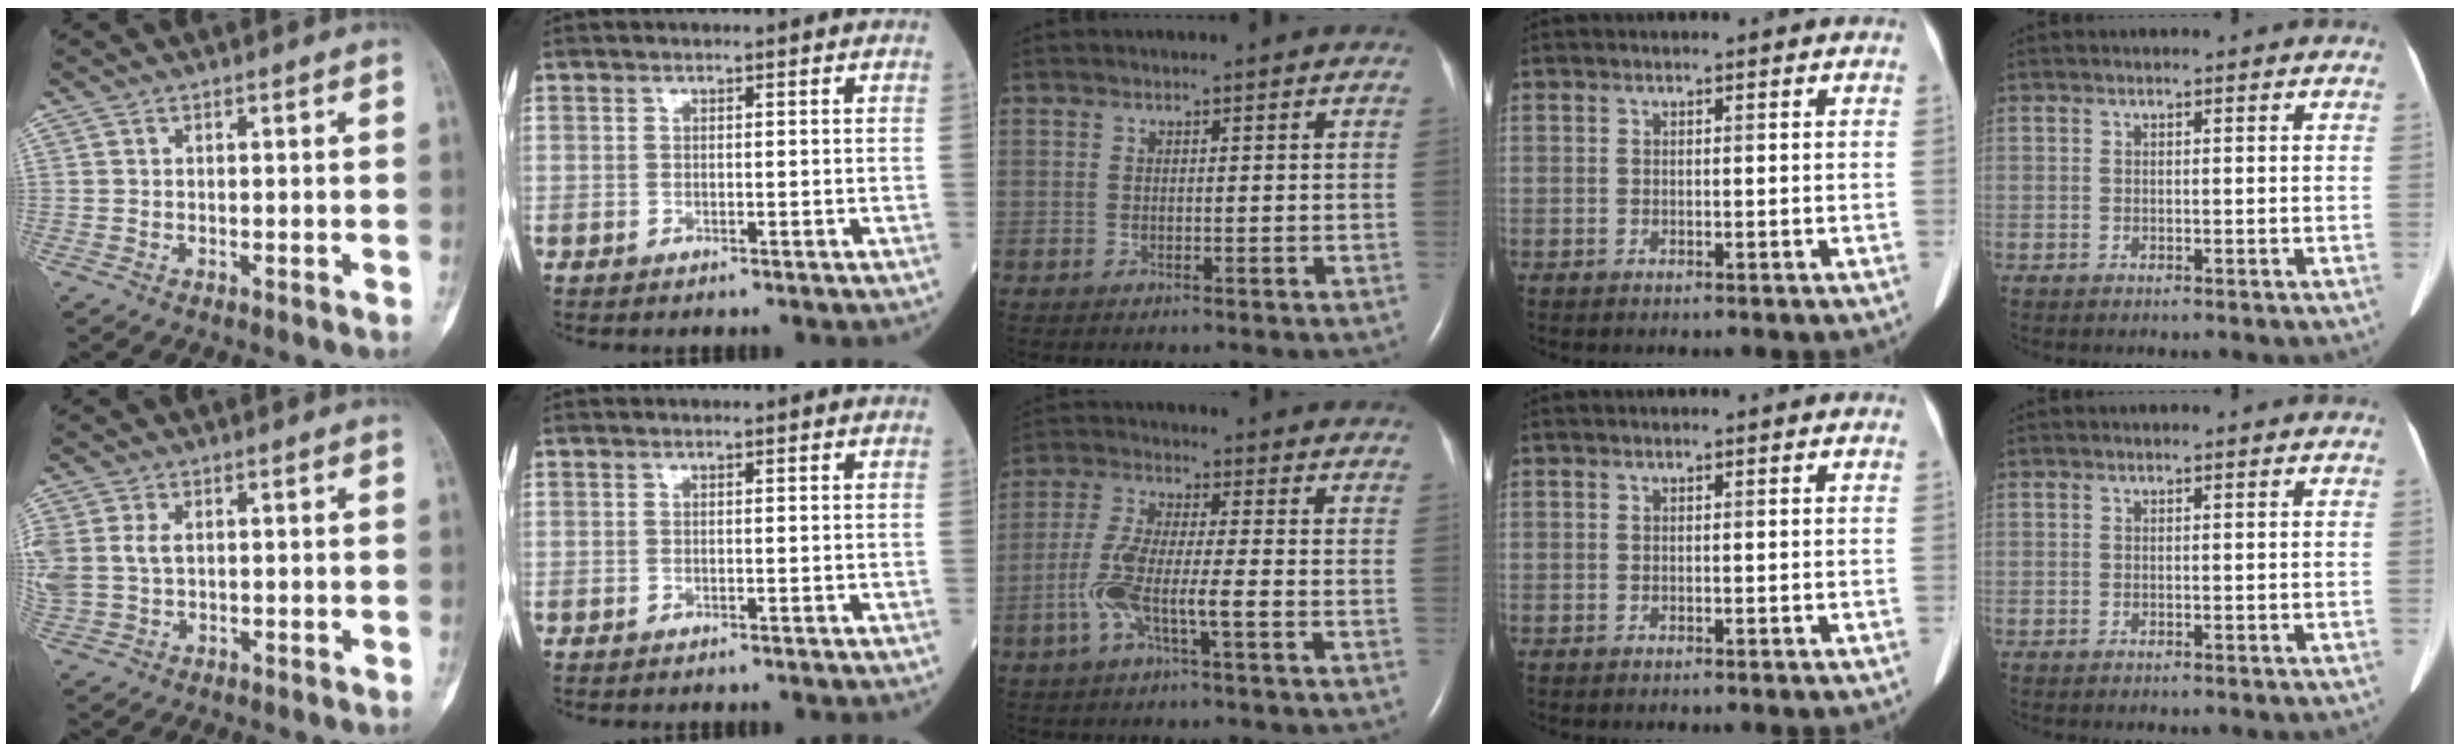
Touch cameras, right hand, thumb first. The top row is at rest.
{"thumb": {"total": 7.3, "force": [0.9, 5.1, 5.1], "torque": [-0.142, 0.007, 0.027]}, "middle": {"total": 7.6, "force": [-2.7, 0.6, 7.0], "torque": [-0.150, 0.007, -0.057]}}